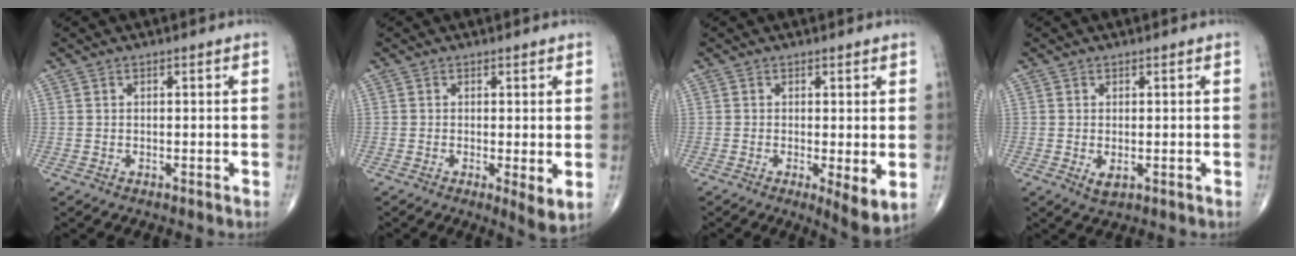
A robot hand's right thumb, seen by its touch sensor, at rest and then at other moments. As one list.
[{"total": 3.9, "force": [-0.4, 1.1, 3.8], "torque": [-0.064, -0.016, -0.011]}, {"total": 5.9, "force": [-0.9, 1.7, 5.6], "torque": [-0.090, -0.020, -0.015]}, {"total": 2.1, "force": [-0.4, 1.1, 1.8], "torque": [-0.030, -0.006, -0.001]}]